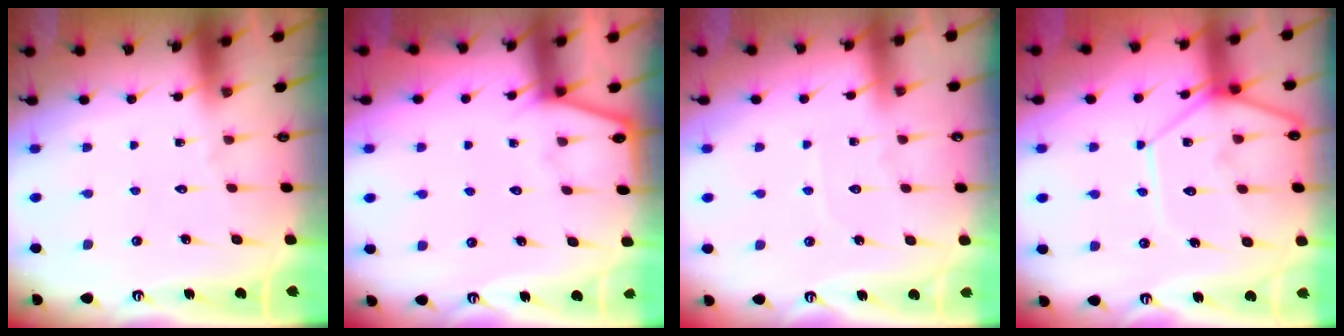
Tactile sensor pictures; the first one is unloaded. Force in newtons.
{"total": 3.2, "press": 3.1, "slide": 0.5}
{"total": 2.5, "press": 2.5, "slide": 0.3}
{"total": 11.7, "press": 11.6, "slide": 1.1}